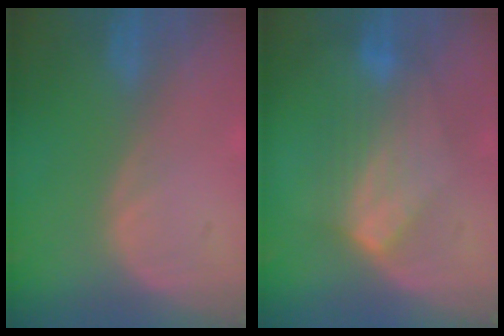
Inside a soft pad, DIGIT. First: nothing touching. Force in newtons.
{"total": 7.0, "press": 6.6, "slide": 2.3}